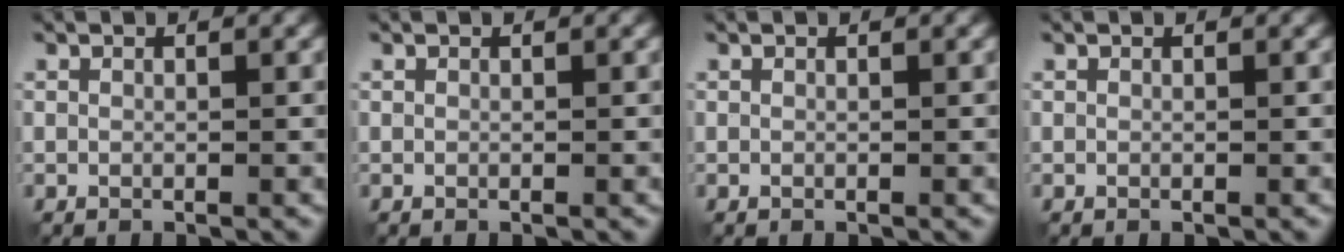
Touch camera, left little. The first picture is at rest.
{"total": 0.0}
{"total": 0.0}
{"total": 0.0}